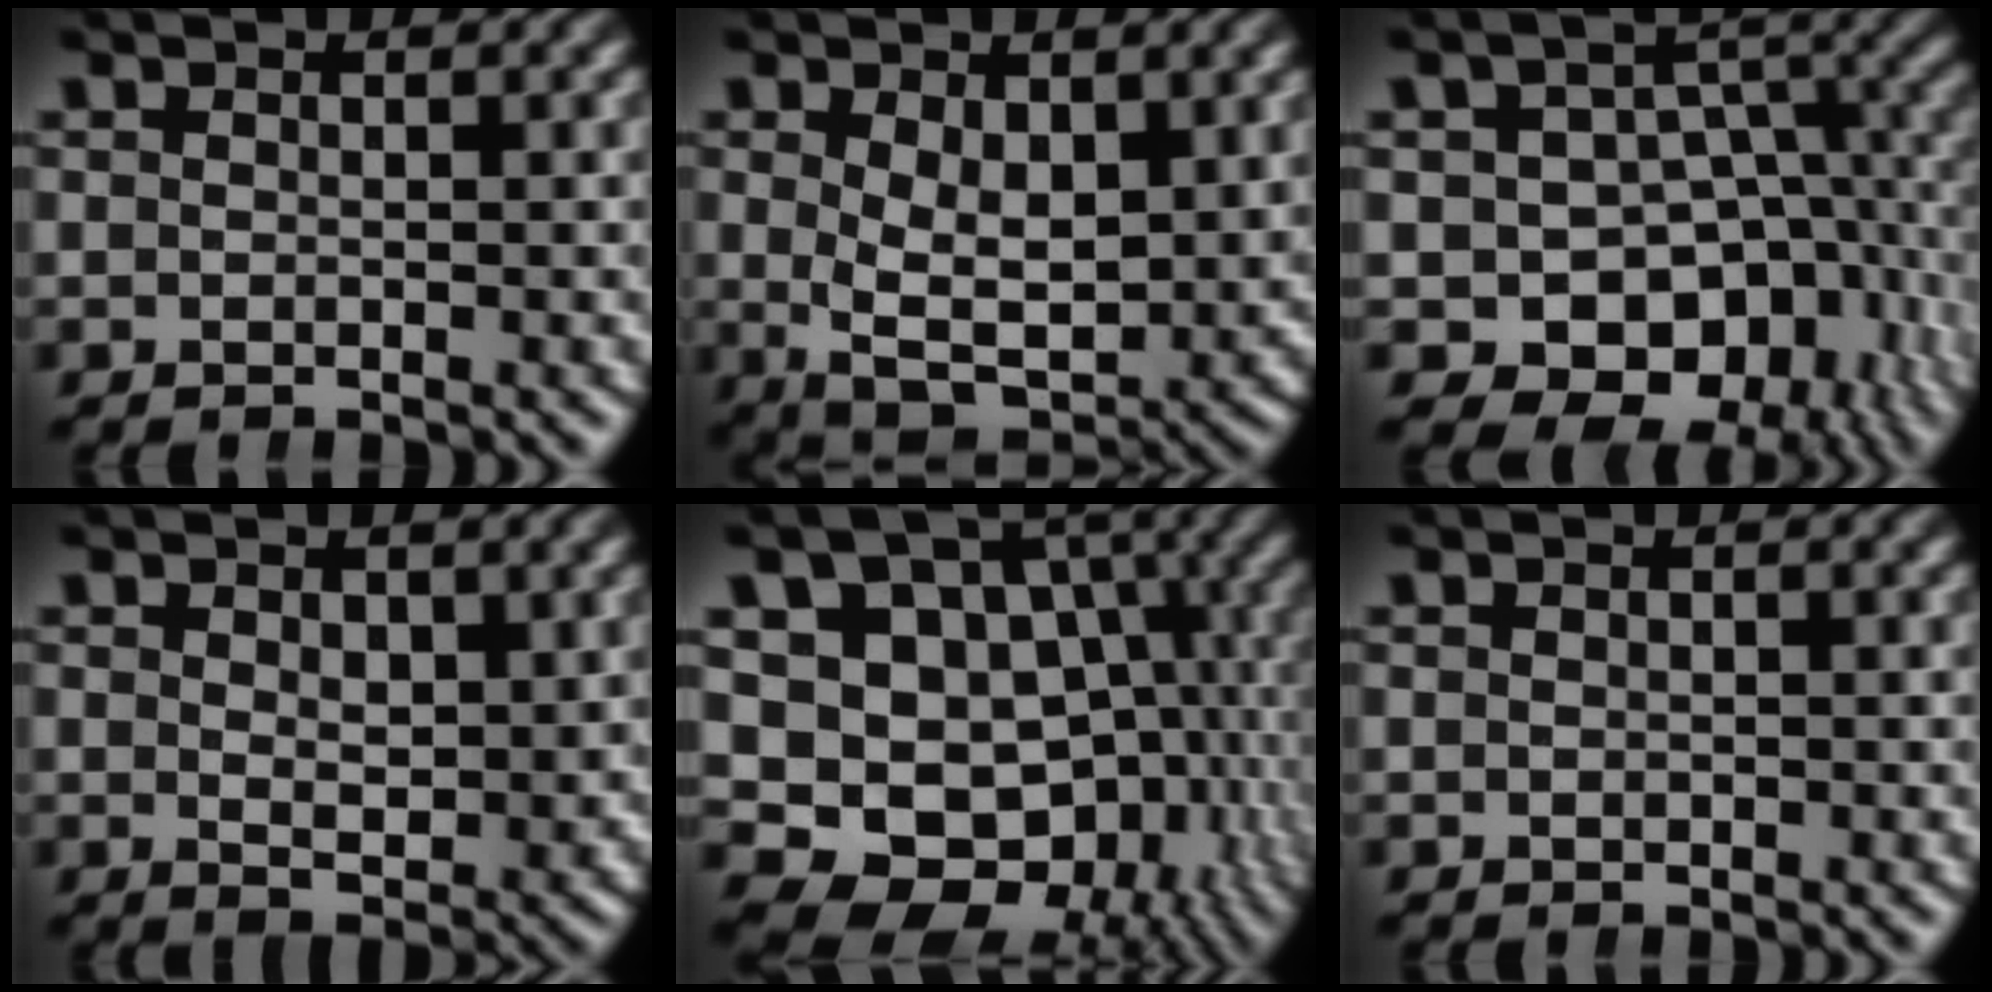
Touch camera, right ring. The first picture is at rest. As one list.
[{"total": 6.7, "force": [-0.8, 4.9, 4.5], "torque": [-0.085, -0.038, 0.001]}, {"total": 17.0, "force": [-4.7, 13.7, 8.8], "torque": [-0.155, -0.077, -0.057]}, {"total": 2.2, "force": [0.4, 1.1, 1.9], "torque": [-0.023, -0.020, 0.020]}, {"total": 23.8, "force": [-4.1, 20.0, 12.2], "torque": [-0.259, -0.101, -0.051]}, {"total": 0.0}]